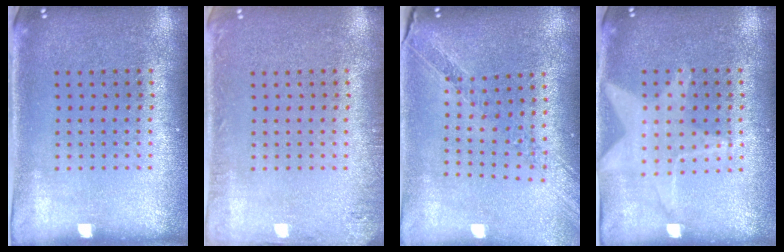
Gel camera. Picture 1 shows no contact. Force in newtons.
{"total": 1.4, "press": 1.4, "slide": 0.1}
{"total": 1.1, "press": 1.0, "slide": 0.0}
{"total": 1.0, "press": 1.0, "slide": 0.1}